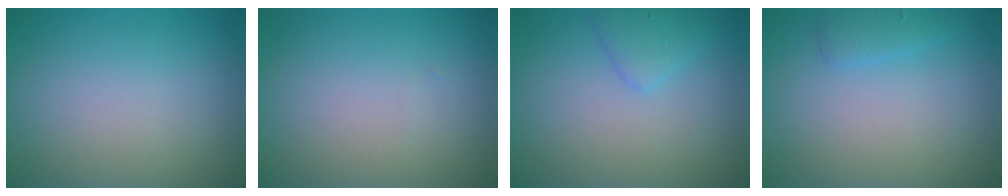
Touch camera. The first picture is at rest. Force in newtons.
{"total": 0.0}
{"total": 1.8, "press": 1.8, "slide": 0.1}
{"total": 1.3, "press": 1.3, "slide": 0.1}